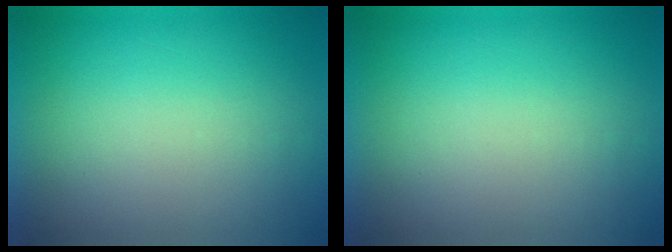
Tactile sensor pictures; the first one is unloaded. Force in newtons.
{"total": 1.1}